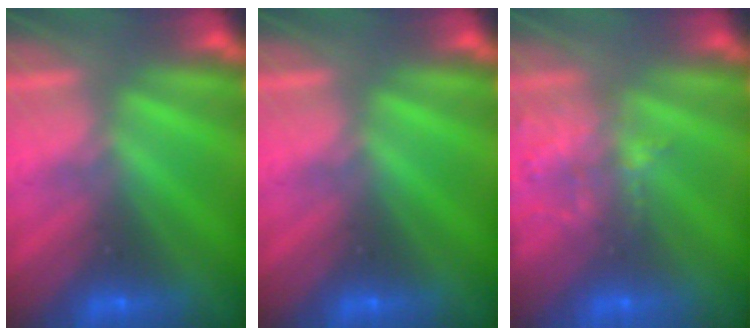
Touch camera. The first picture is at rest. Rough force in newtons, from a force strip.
{"total": 0.0}
{"total": 2.0}